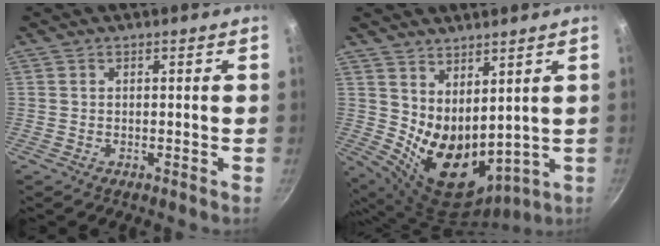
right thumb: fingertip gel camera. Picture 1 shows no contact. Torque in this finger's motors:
{"motor_torque": [-0.64, 1.78, 1.80, 0.22, 0.19]}